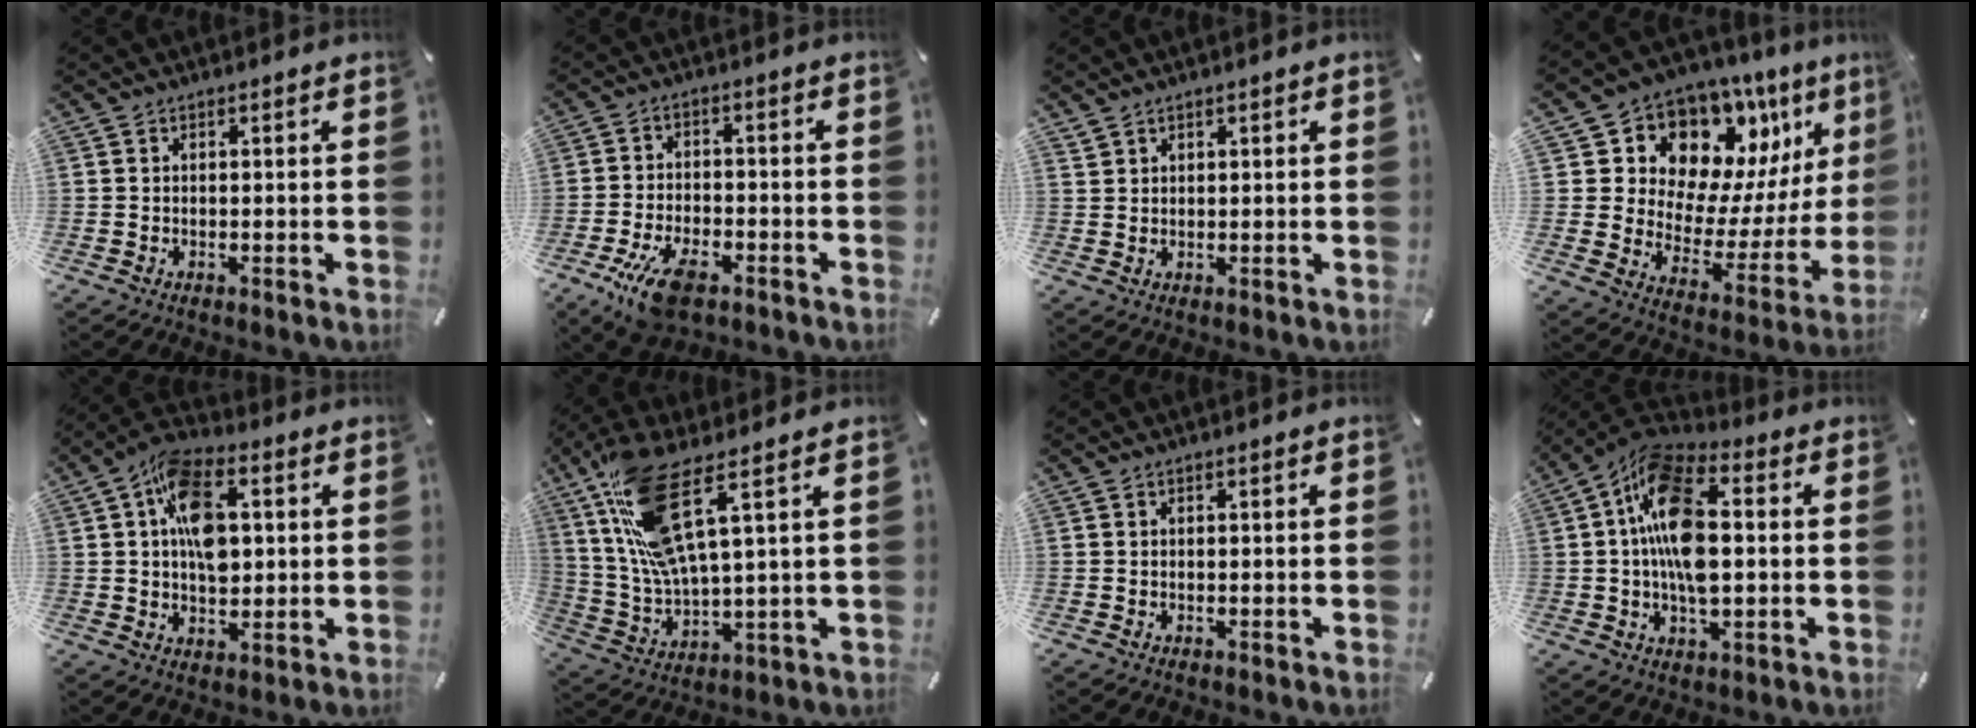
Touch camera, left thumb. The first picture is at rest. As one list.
[{"total": 9.7, "force": [-5.5, 4.4, 6.7], "torque": [-0.141, 0.017, -0.099]}, {"total": 1.3, "force": [1.1, 0.7, 0.1], "torque": [-0.002, -0.001, 0.021]}, {"total": 12.1, "force": [9.6, 7.2, 1.9], "torque": [-0.027, -0.120, 0.166]}, {"total": 13.6, "force": [2.2, 8.9, 10.0], "torque": [-0.169, 0.011, 0.042]}, {"total": 15.8, "force": [7.3, 4.1, 13.4], "torque": [-0.302, -0.029, 0.119]}, {"total": 0.0}, {"total": 15.3, "force": [0.9, 8.4, 12.8], "torque": [-0.260, 0.007, 0.015]}]